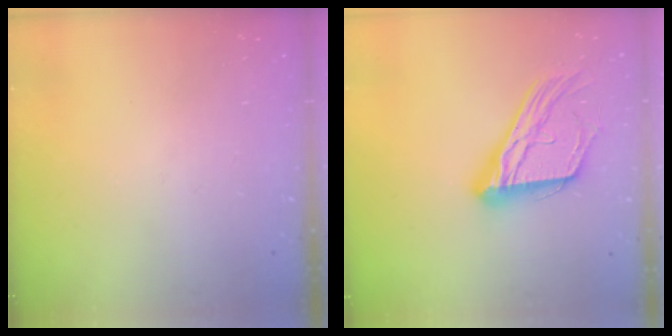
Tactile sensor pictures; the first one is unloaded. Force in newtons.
{"total": 18.3, "press": 18.2, "slide": 1.6}